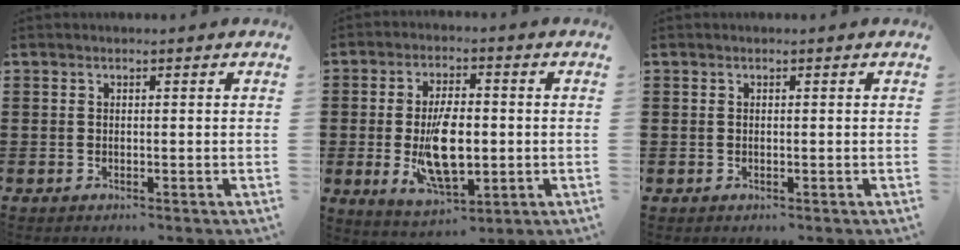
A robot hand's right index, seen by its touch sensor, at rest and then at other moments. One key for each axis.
{"total": 9.9, "fx": -1.3, "fy": 4.7, "fz": 8.7, "tx": -0.172, "ty": -0.008, "tz": -0.025}
{"total": 0.0}